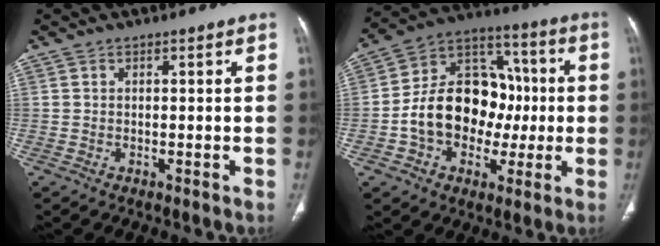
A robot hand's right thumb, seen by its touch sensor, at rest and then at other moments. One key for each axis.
{"total": 18.8, "fx": -2.0, "fy": 14.2, "fz": 12.1, "tx": -0.158, "ty": 0.047, "tz": -0.030}